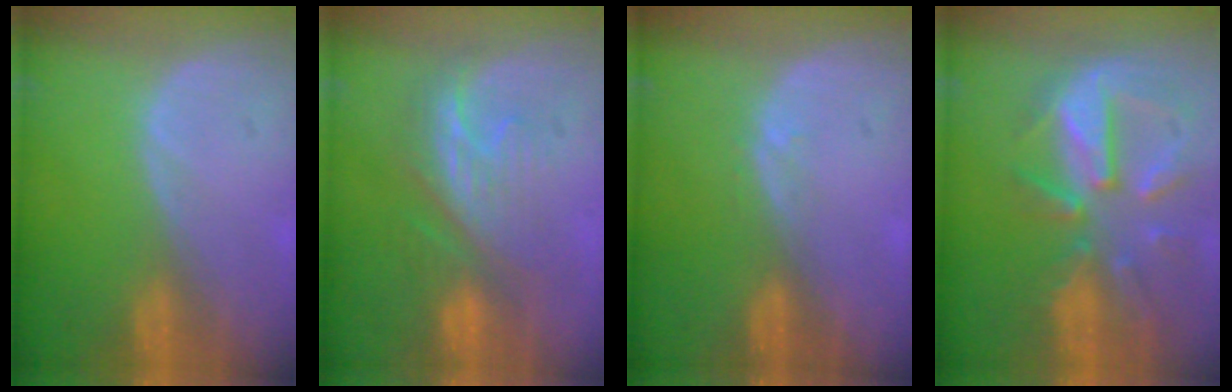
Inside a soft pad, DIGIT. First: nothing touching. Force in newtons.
{"total": 7.8, "press": 7.6, "slide": 1.4}
{"total": 1.0, "press": 0.7, "slide": 0.7}
{"total": 11.0, "press": 9.7, "slide": 5.3}